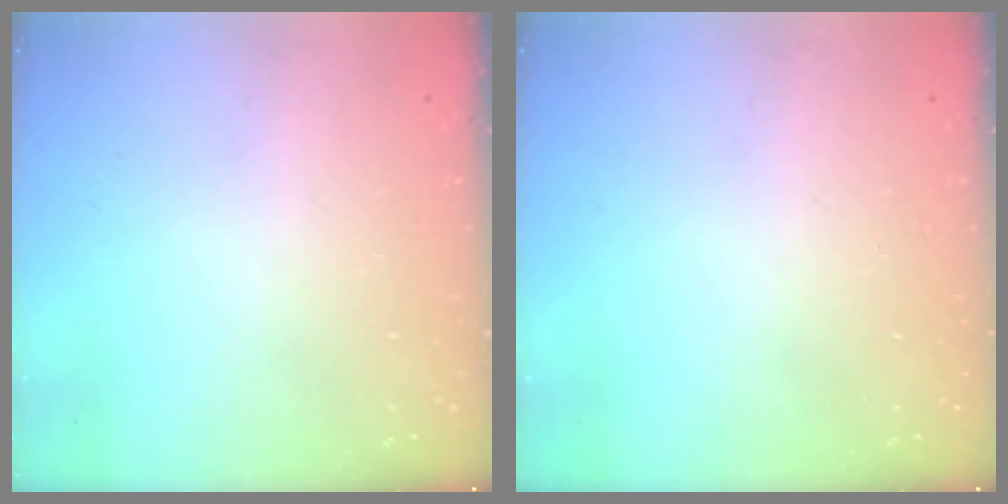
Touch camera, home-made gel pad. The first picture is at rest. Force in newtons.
{"total": 0.0}